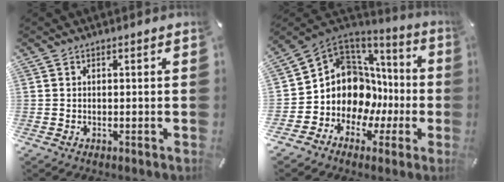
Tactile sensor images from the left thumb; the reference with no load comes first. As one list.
[{"total": 12.7, "force": [0.6, 11.8, 4.7], "torque": [-0.094, -0.049, 0.028]}]